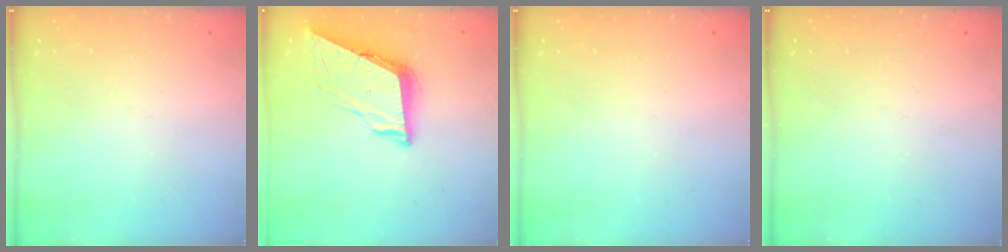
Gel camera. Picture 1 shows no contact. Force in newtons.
{"total": 8.4, "press": 8.4, "slide": 0.9}
{"total": 0.0}
{"total": 0.0}